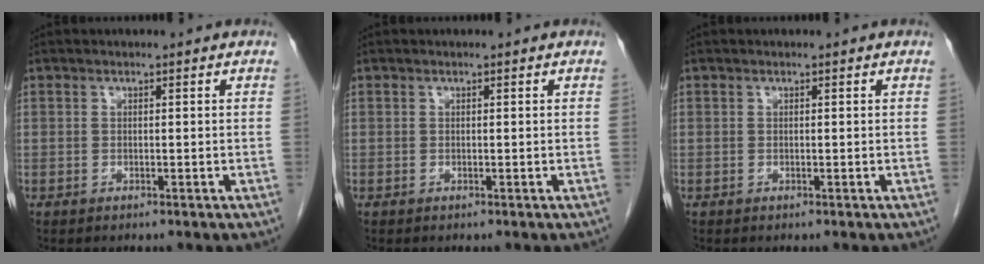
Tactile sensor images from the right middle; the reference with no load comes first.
{"total": 0.0}
{"total": 0.0}